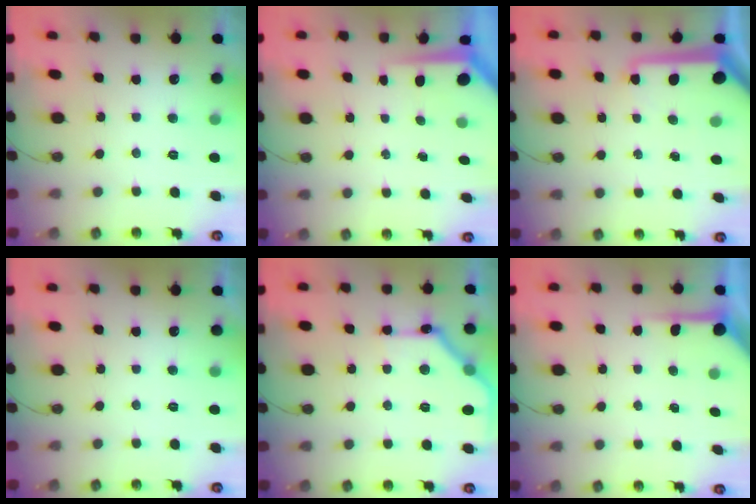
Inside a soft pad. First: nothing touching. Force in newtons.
{"total": 3.7, "press": 3.6, "slide": 0.3}
{"total": 10.4, "press": 10.4, "slide": 1.1}
{"total": 0.0}
{"total": 13.8, "press": 13.8, "slide": 0.2}
{"total": 5.1, "press": 5.1, "slide": 0.3}